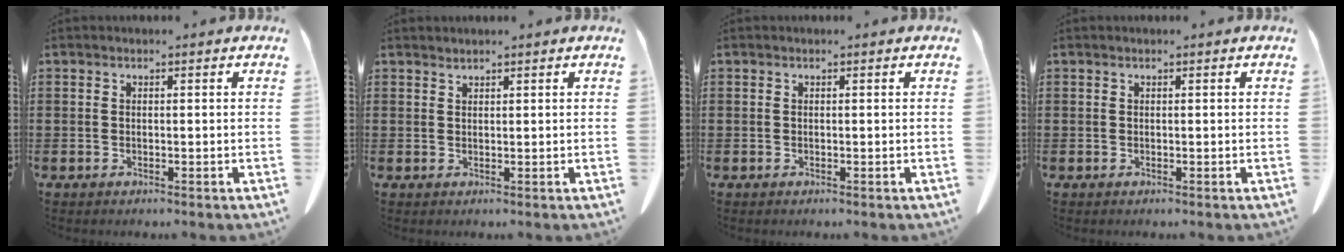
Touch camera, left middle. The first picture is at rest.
{"total": 0.9, "force": [0.9, 0.0, 0.1], "torque": [-0.004, -0.003, 0.019]}
{"total": 0.0}
{"total": 0.0}